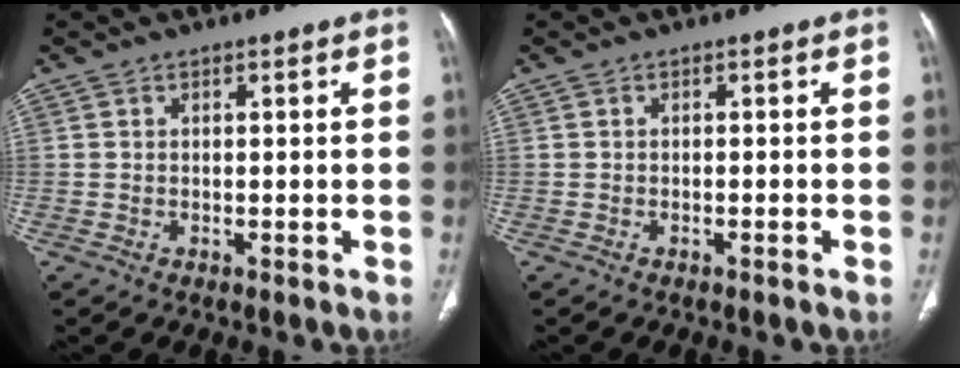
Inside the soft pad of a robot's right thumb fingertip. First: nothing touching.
{"total": 0.5, "force": [-0.4, -0.1, 0.3], "torque": [-0.011, 0.003, -0.005]}